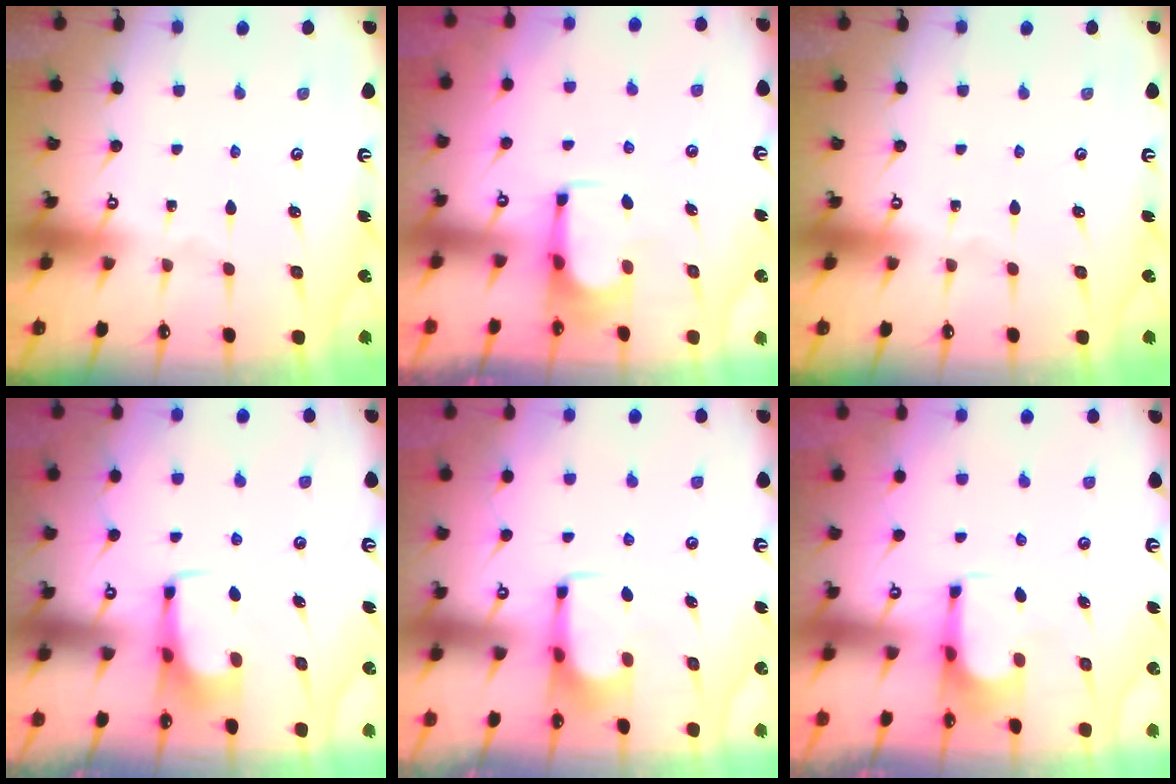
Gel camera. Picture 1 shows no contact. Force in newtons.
{"total": 3.6, "press": 3.6, "slide": 0.0}
{"total": 0.0}
{"total": 2.9, "press": 2.9, "slide": 0.4}
{"total": 1.6, "press": 1.5, "slide": 0.3}
{"total": 0.9, "press": 0.2, "slide": 0.9}